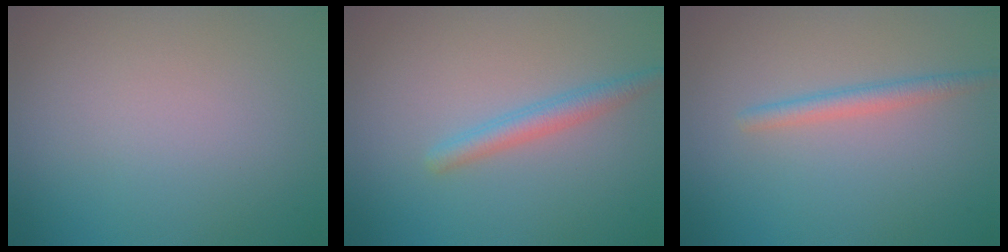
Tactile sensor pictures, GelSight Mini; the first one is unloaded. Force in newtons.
{"total": 2.1, "press": 2.1, "slide": 0.1}
{"total": 1.8, "press": 1.8, "slide": 0.1}